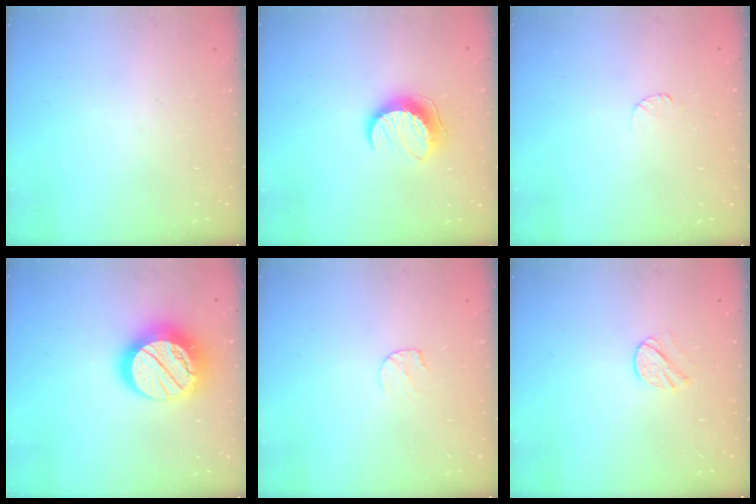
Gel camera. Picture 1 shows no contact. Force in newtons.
{"total": 10.2, "press": 10.1, "slide": 0.5}
{"total": 3.3, "press": 3.2, "slide": 0.4}
{"total": 19.6, "press": 19.5, "slide": 1.5}
{"total": 4.2, "press": 4.2, "slide": 0.5}
{"total": 5.9, "press": 5.8, "slide": 0.6}